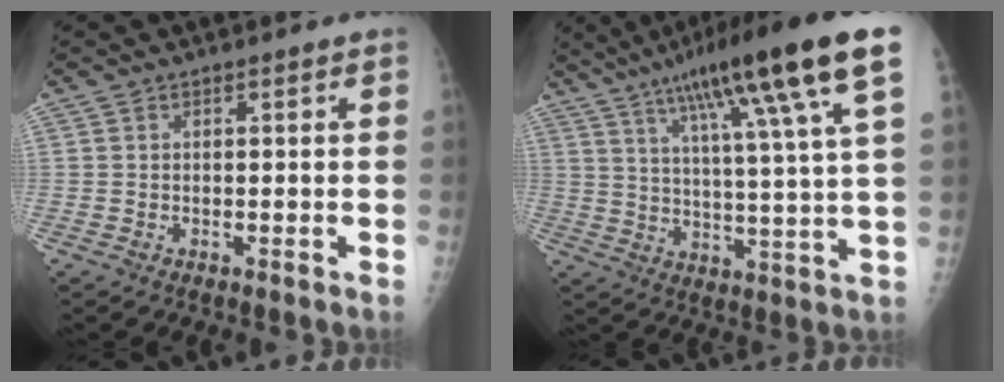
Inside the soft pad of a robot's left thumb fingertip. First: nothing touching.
{"total": 22.0, "force": [11.4, 2.0, 18.7], "torque": [-0.287, -0.014, 0.172]}